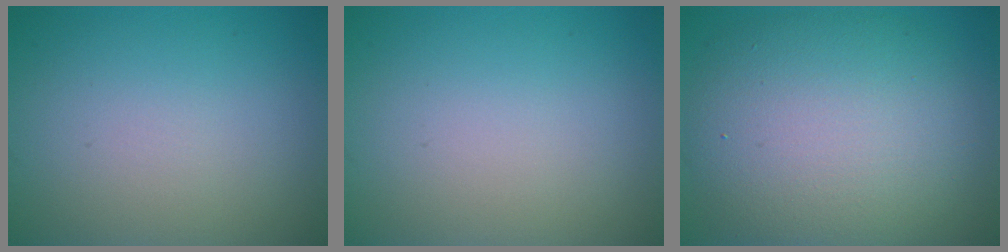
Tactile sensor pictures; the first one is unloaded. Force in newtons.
{"total": 0.0}
{"total": 10.5, "press": 10.5, "slide": 0.5}